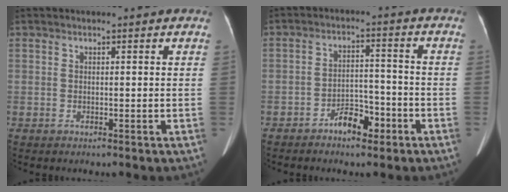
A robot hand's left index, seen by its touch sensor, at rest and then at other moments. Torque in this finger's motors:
{"motor_torque": [0.40, 0.41, 0.07, 0.06]}